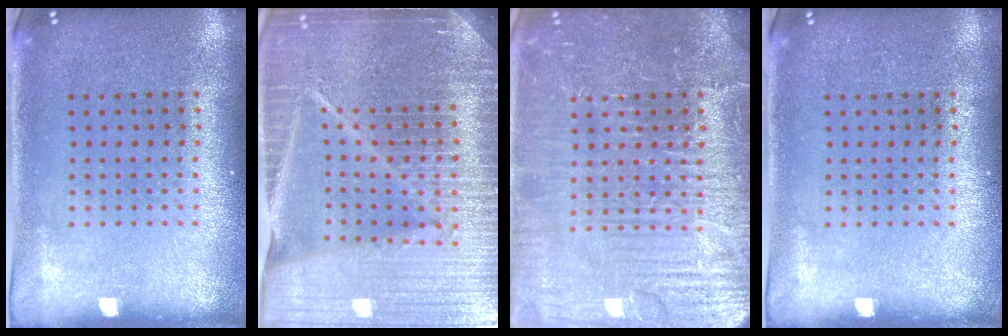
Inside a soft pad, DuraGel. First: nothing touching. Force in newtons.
{"total": 6.4, "press": 5.5, "slide": 3.1}
{"total": 5.2, "press": 5.1, "slide": 0.6}
{"total": 0.0}